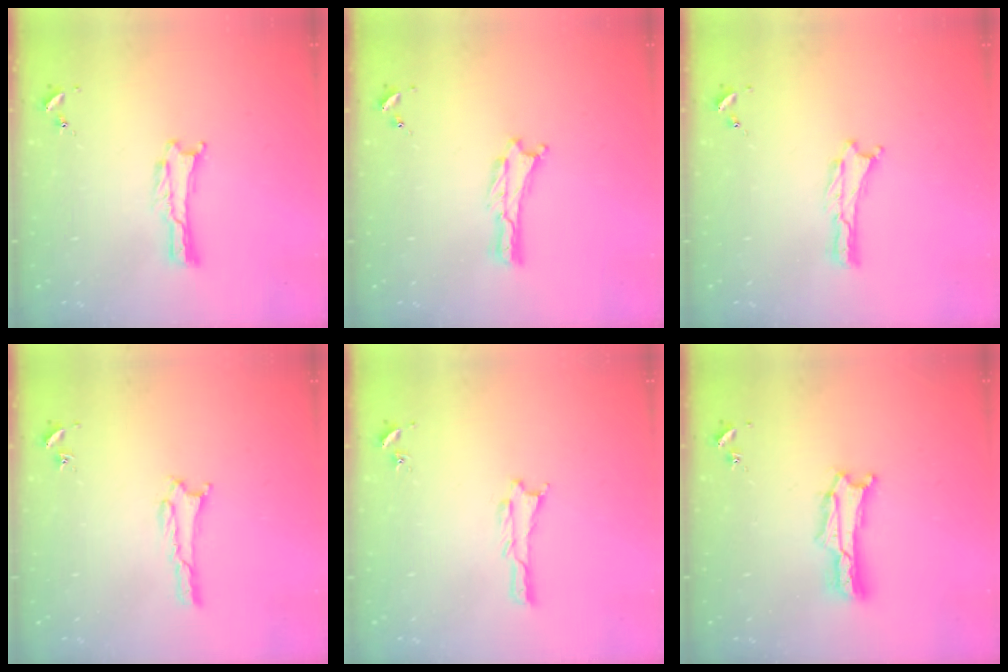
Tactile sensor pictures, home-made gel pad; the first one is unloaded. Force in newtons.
{"total": 0.0}
{"total": 0.0}
{"total": 1.4, "press": 1.4, "slide": 0.0}
{"total": 0.0}
{"total": 1.6, "press": 1.5, "slide": 0.3}